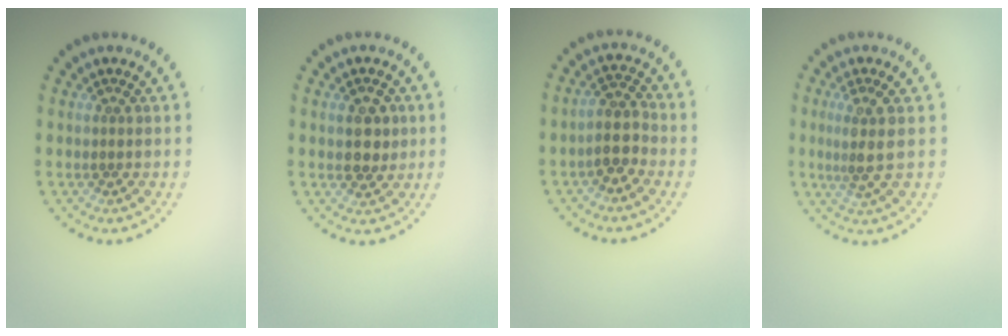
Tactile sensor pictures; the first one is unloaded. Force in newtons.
{"total": 2.5, "press": 2.5, "slide": 0.3}
{"total": 2.7, "press": 2.3, "slide": 1.4}
{"total": 2.6, "press": 2.0, "slide": 1.6}